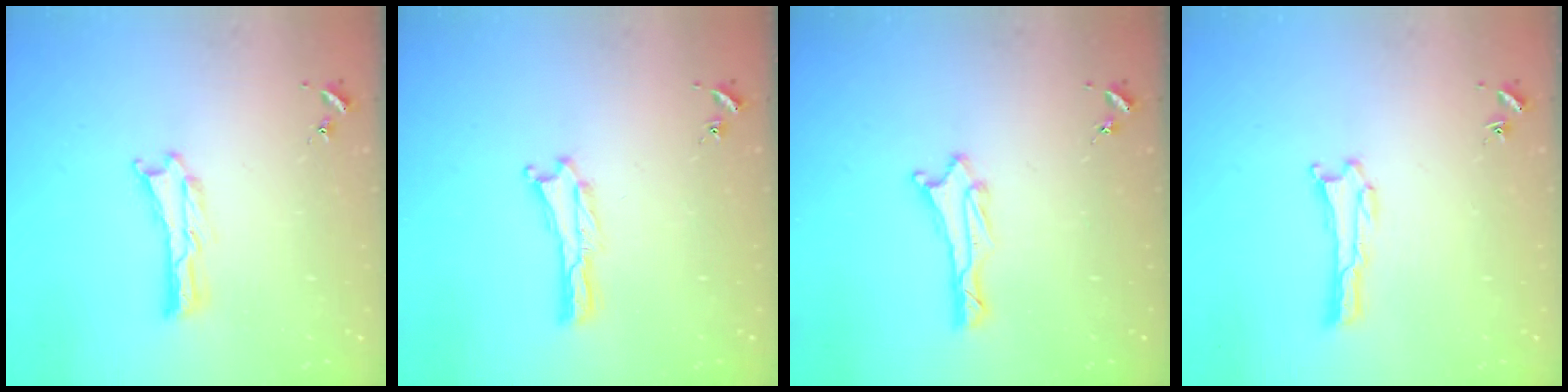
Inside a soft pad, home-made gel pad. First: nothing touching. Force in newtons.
{"total": 0.0}
{"total": 1.5, "press": 1.5, "slide": 0.2}
{"total": 0.0}